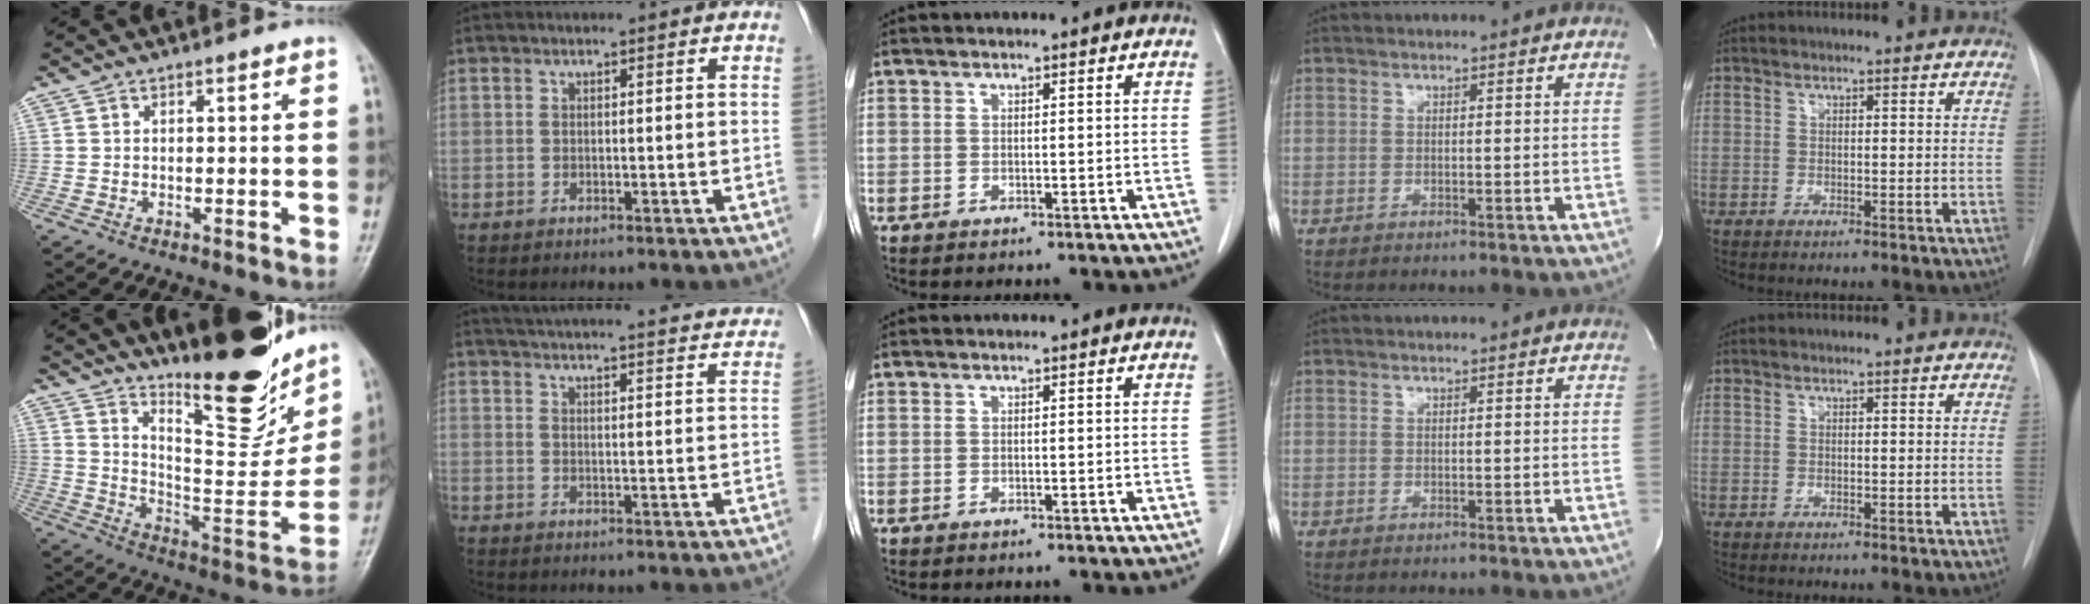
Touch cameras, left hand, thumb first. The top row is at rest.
{"thumb": {"total": 22.0, "force": [16.1, 6.3, 13.6], "torque": [-0.157, -0.108, 0.256]}, "index": {"total": 28.5, "force": [27.0, 3.1, 8.6], "torque": [-0.140, -0.043, 0.323]}}